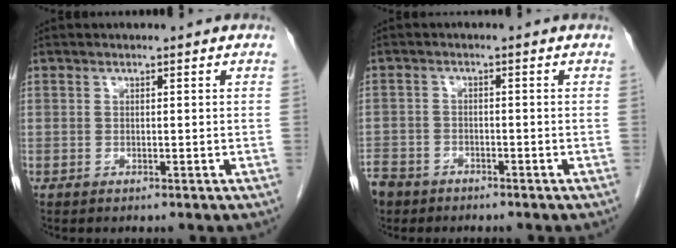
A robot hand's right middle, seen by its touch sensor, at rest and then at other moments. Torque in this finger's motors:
{"motor_torque": [1.02, -1.12, 1.05, 0.21]}